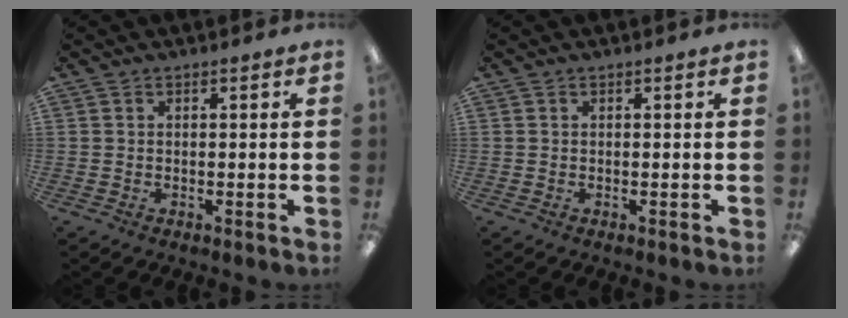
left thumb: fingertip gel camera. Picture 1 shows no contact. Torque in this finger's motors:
{"motor_torque": [0.01, 0.01, 0.09, 0.09, 0.00]}